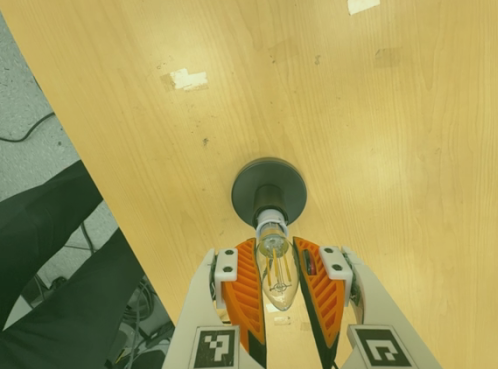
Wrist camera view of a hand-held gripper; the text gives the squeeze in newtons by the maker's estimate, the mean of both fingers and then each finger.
{"total": 13.0, "left": 12.3, "right": 13.6}